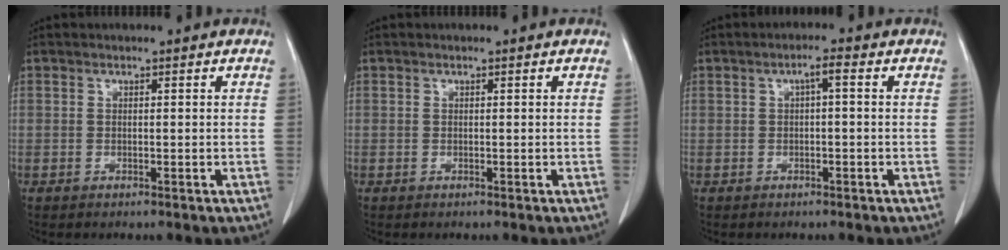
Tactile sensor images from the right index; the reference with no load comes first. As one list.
[{"total": 0.0}, {"total": 2.5, "force": [0.6, 0.6, 2.4], "torque": [-0.043, 0.009, 0.011]}]